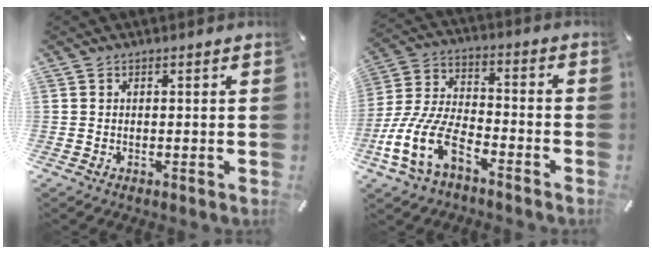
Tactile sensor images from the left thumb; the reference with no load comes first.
{"total": 14.4, "force": [-8.5, 7.0, 9.2], "torque": [-0.200, 0.031, -0.158]}